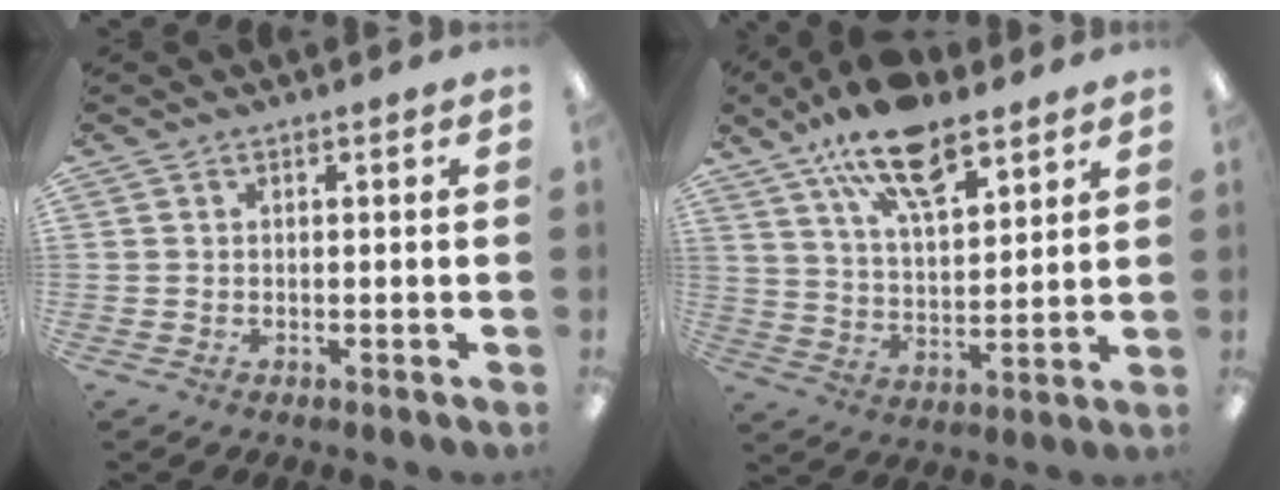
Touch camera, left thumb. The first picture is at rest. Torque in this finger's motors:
{"motor_torque": [0.28, 0.60, 1.59, -1.18, 0.39]}